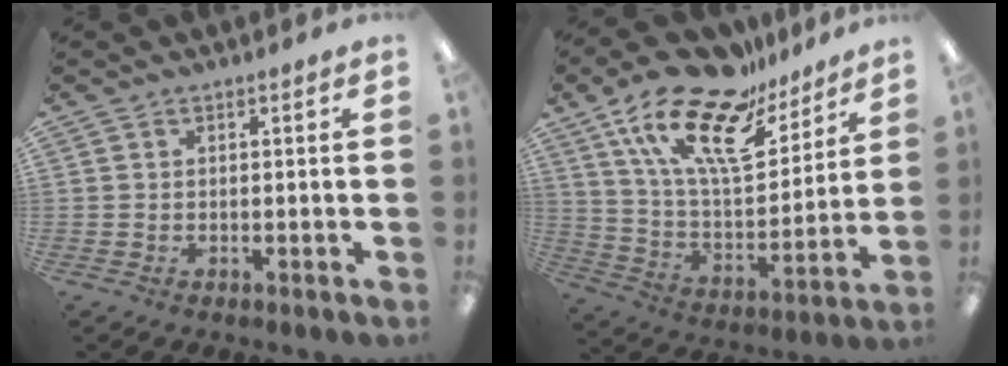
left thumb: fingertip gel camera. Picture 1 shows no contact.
{"total": 22.1, "force": [15.2, 8.8, 13.4], "torque": [-0.264, -0.088, 0.265]}